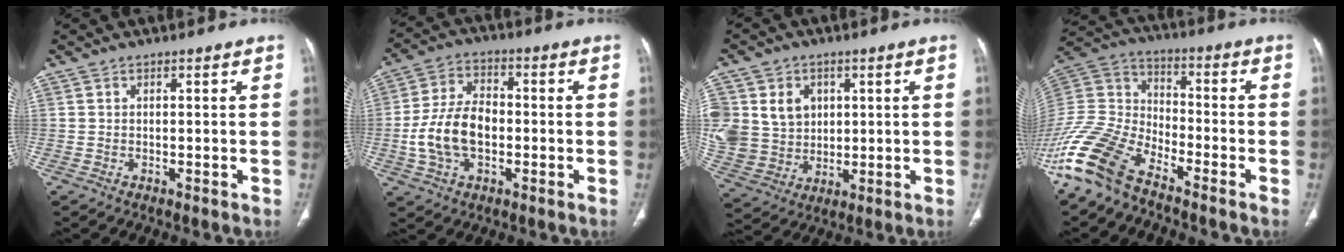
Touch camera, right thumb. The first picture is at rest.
{"total": 12.0, "force": [-1.8, 7.6, 9.1], "torque": [-0.173, 0.024, -0.035]}
{"total": 17.6, "force": [3.5, 15.1, 8.4], "torque": [-0.171, 0.015, 0.090]}
{"total": 15.1, "force": [-11.2, 6.6, 7.7], "torque": [-0.159, 0.062, -0.227]}